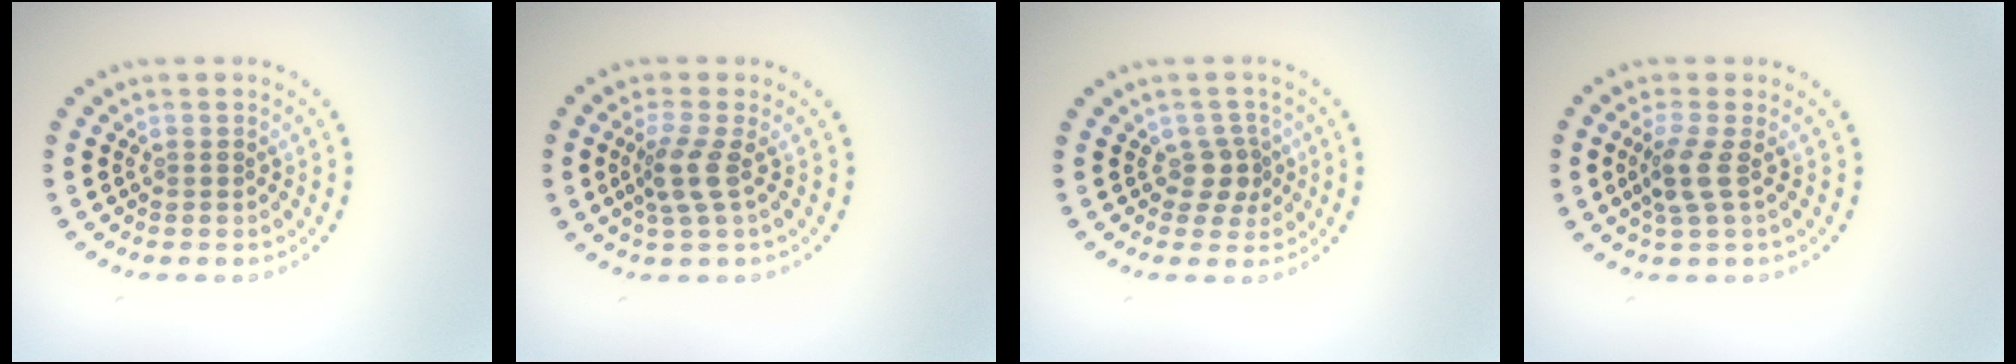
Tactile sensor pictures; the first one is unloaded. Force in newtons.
{"total": 2.5, "press": 1.9, "slide": 1.7}
{"total": 2.1, "press": 1.6, "slide": 1.3}
{"total": 2.4, "press": 1.8, "slide": 1.5}